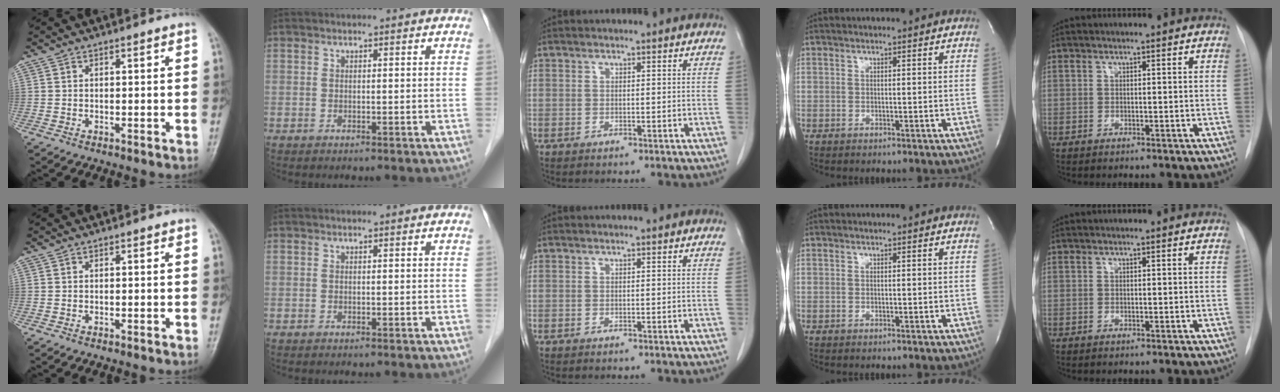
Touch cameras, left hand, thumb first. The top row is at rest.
{}